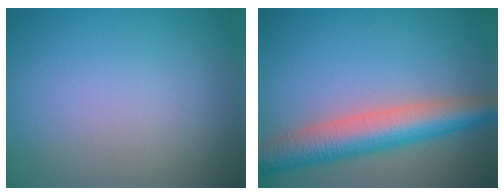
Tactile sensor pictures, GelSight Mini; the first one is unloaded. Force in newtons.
{"total": 7.0, "press": 7.0, "slide": 0.3}